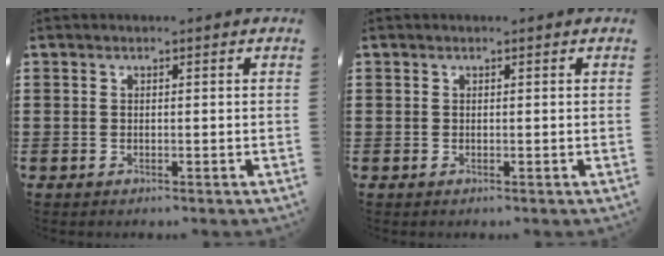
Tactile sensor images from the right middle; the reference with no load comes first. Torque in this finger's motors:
{"motor_torque": [0.03, -0.03, 0.00, 0.01]}